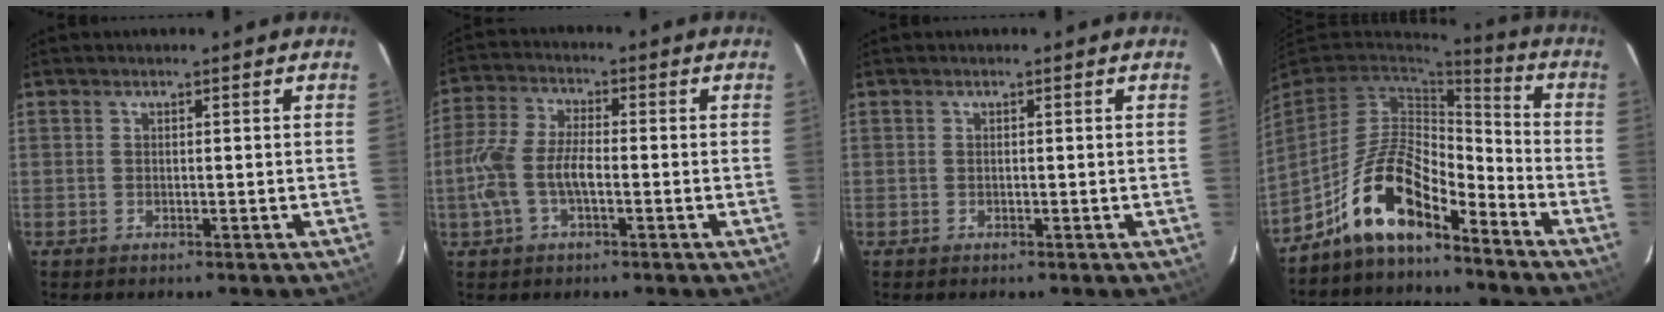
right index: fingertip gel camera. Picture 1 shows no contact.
{"total": 9.1, "force": [-2.1, 4.0, 7.8], "torque": [-0.173, 0.007, -0.041]}
{"total": 0.0}
{"total": 12.9, "force": [-9.0, 4.6, 8.0], "torque": [-0.166, 0.011, -0.172]}